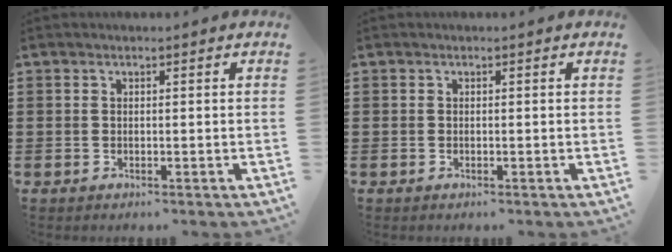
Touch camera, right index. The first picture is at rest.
{"total": 0.0}